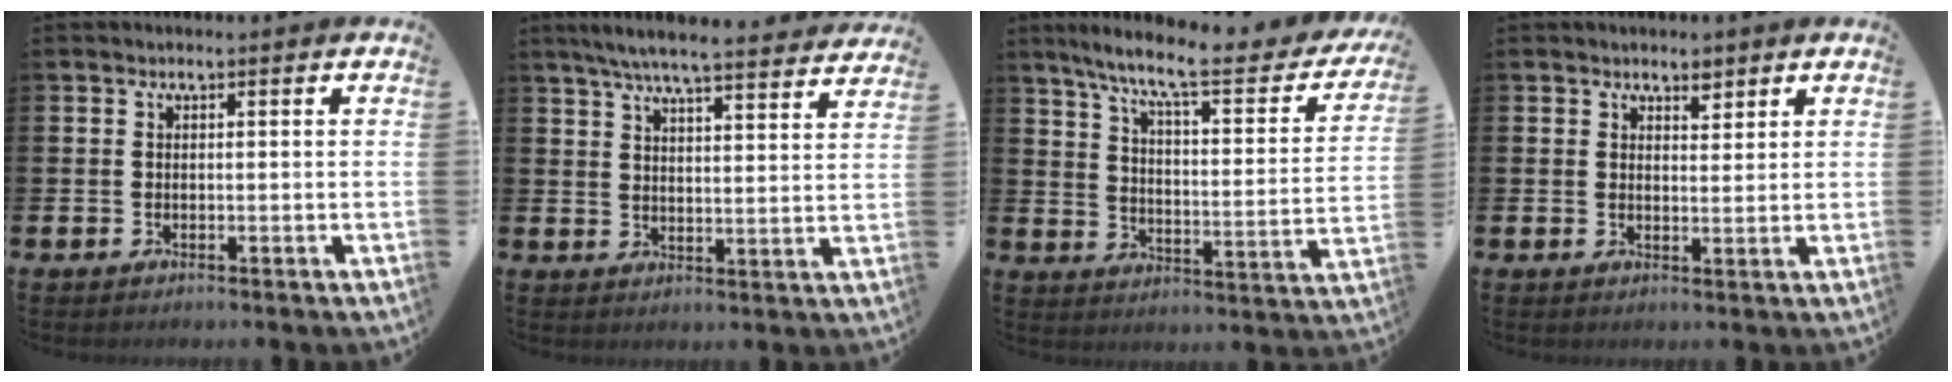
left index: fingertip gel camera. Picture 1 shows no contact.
{"total": 6.5, "force": [6.1, 0.2, 2.2], "torque": [-0.052, -0.041, 0.104]}
{"total": 9.4, "force": [7.6, 1.3, 5.5], "torque": [-0.123, -0.050, 0.118]}
{"total": 2.9, "force": [2.6, 1.1, 0.6], "torque": [0.002, -0.014, 0.043]}